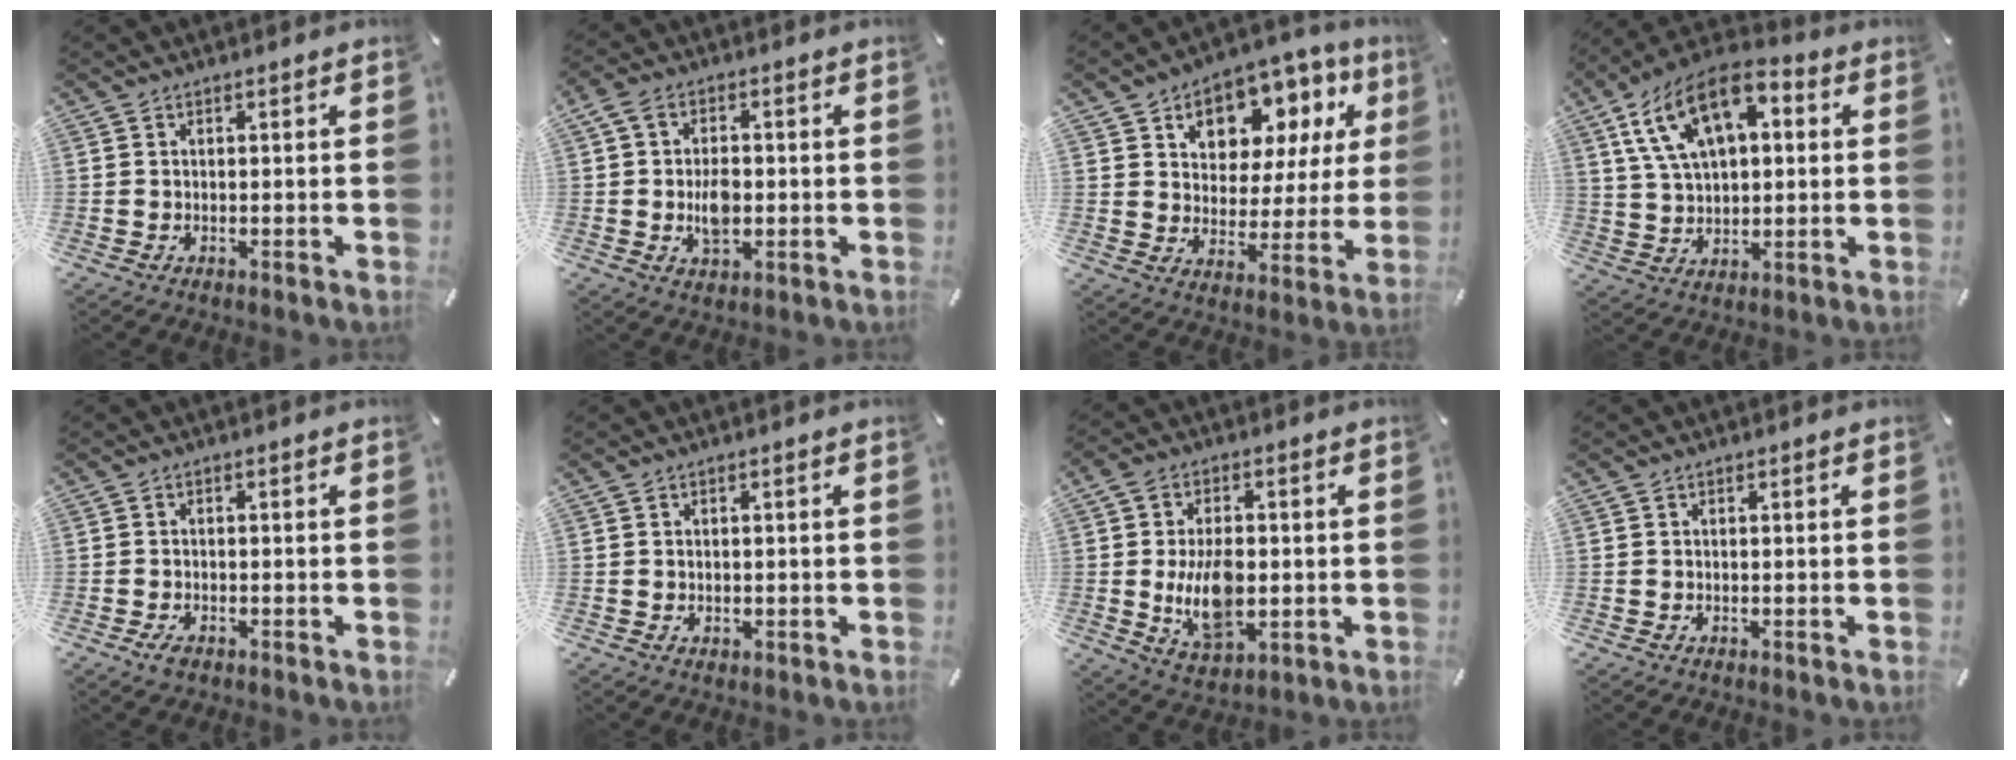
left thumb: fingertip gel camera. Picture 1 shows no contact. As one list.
[{"total": 7.0, "force": [-0.4, 4.7, 5.2], "torque": [-0.091, 0.001, -0.009]}, {"total": 12.3, "force": [5.9, 9.1, 5.7], "torque": [-0.085, -0.038, 0.105]}, {"total": 15.5, "force": [6.7, 9.2, 10.5], "torque": [-0.208, -0.010, 0.120]}, {"total": 1.8, "force": [-1.2, 0.9, 1.0], "torque": [-0.025, 0.001, -0.025]}, {"total": 0.9, "force": [0.1, 0.8, 0.4], "torque": [-0.009, 0.005, 0.000]}, {"total": 12.7, "force": [-0.7, 7.9, 9.9], "torque": [-0.179, -0.006, -0.009]}, {"total": 0.0}]